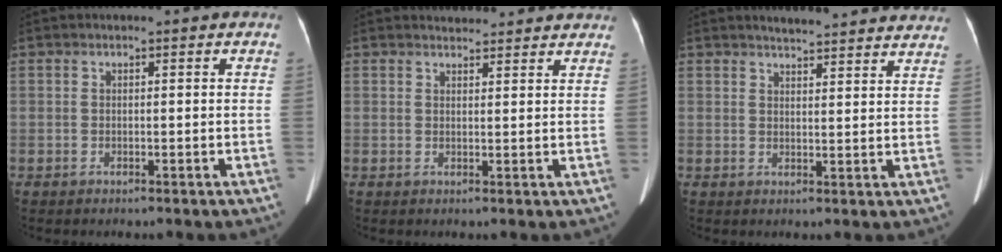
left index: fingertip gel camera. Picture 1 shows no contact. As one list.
[{"total": 6.0, "force": [5.7, 1.5, 1.0], "torque": [-0.005, 0.017, 0.057]}, {"total": 15.3, "force": [14.4, 2.1, 4.6], "torque": [-0.048, -0.004, 0.162]}]